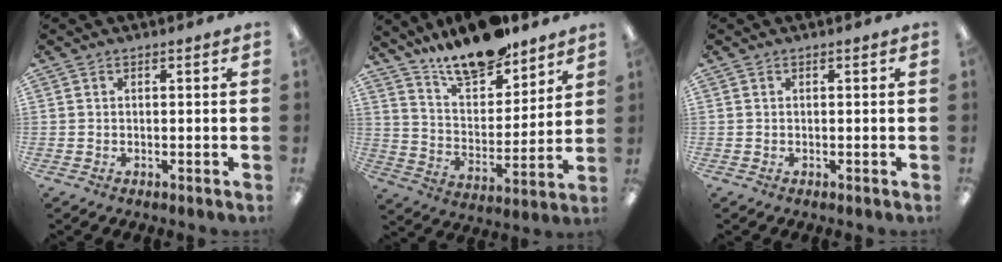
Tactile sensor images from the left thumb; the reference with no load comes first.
{"total": 16.0, "force": [13.8, 5.2, 6.2], "torque": [-0.111, -0.093, 0.245]}
{"total": 0.0}